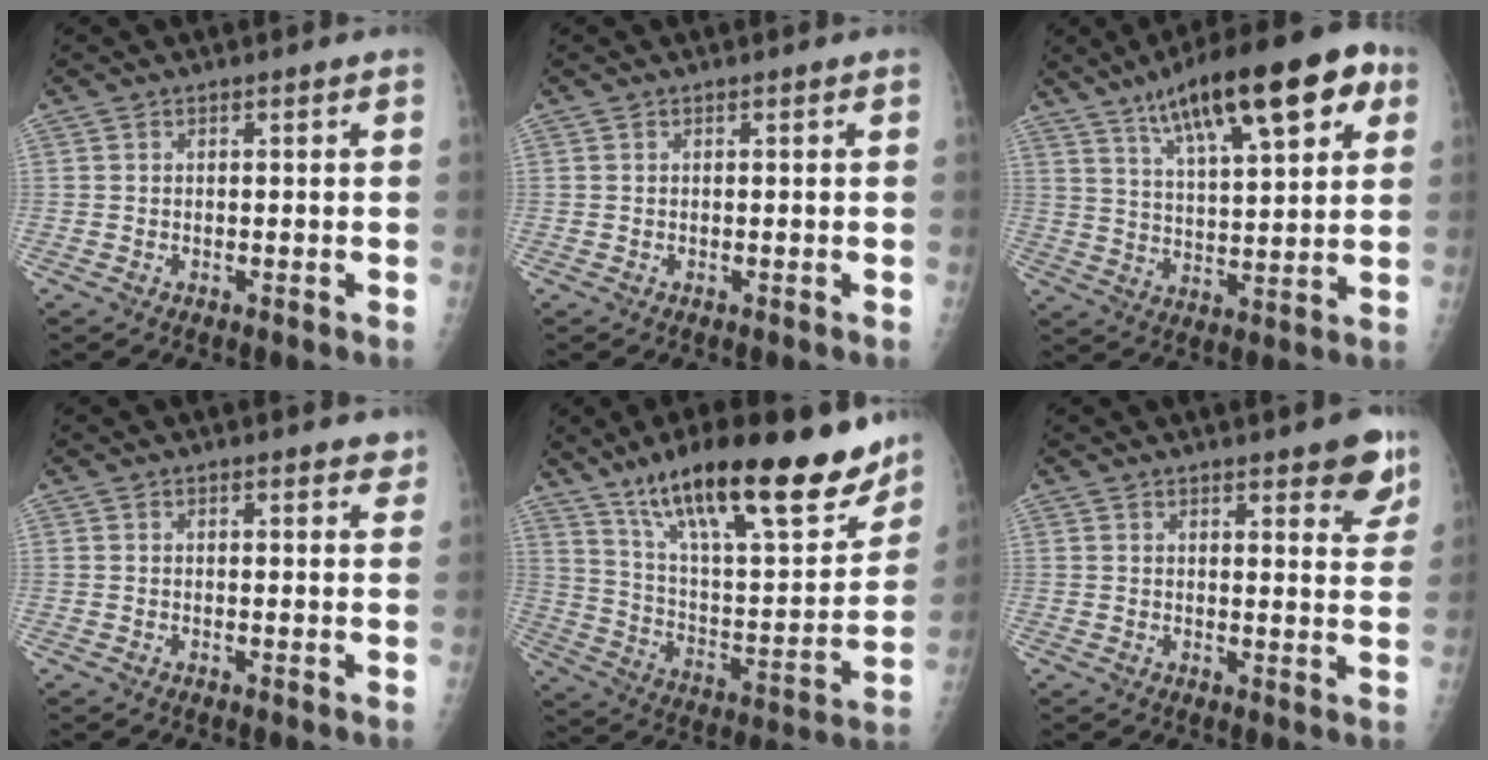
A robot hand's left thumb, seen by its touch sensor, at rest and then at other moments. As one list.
[{"total": 0.0}, {"total": 21.3, "force": [10.7, 6.5, 17.2], "torque": [-0.242, -0.007, 0.168]}, {"total": 3.5, "force": [2.8, 1.0, 1.8], "torque": [-0.003, -0.004, 0.029]}, {"total": 28.0, "force": [19.1, 7.6, 19.0], "torque": [-0.265, -0.062, 0.314]}, {"total": 8.0, "force": [5.4, 2.0, 5.6], "torque": [-0.044, -0.027, 0.065]}]